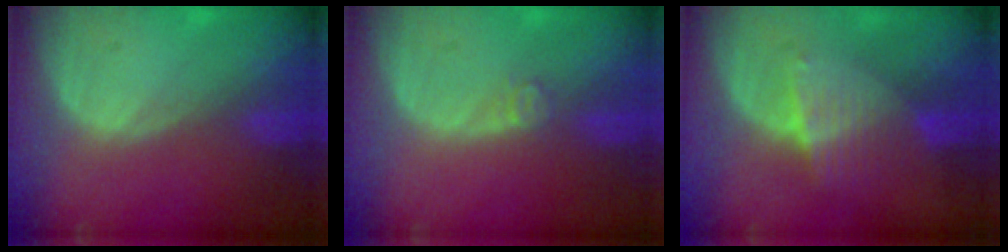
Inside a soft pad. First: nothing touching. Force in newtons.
{"total": 2.0, "press": 1.6, "slide": 1.1}
{"total": 6.7, "press": 5.9, "slide": 3.2}